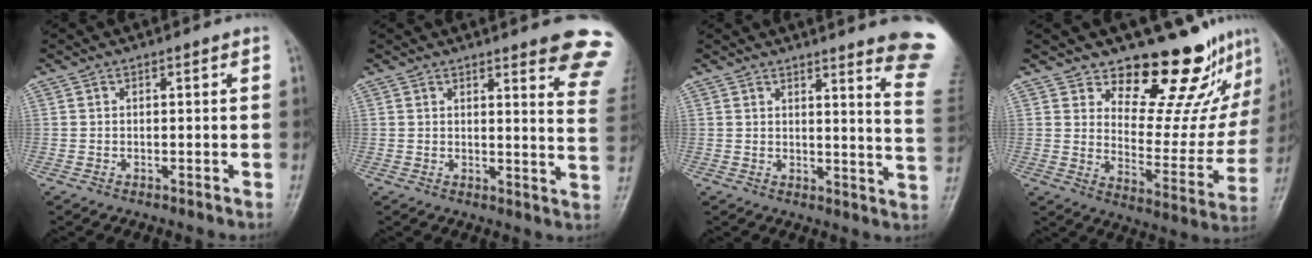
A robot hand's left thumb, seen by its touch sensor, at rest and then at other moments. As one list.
[{"total": 12.4, "force": [9.6, 2.0, 7.6], "torque": [-0.057, -0.061, 0.091]}, {"total": 14.5, "force": [11.9, 0.4, 8.3], "torque": [-0.079, -0.110, 0.120]}, {"total": 16.9, "force": [13.5, 6.9, 7.3], "torque": [-0.030, -0.121, 0.185]}]